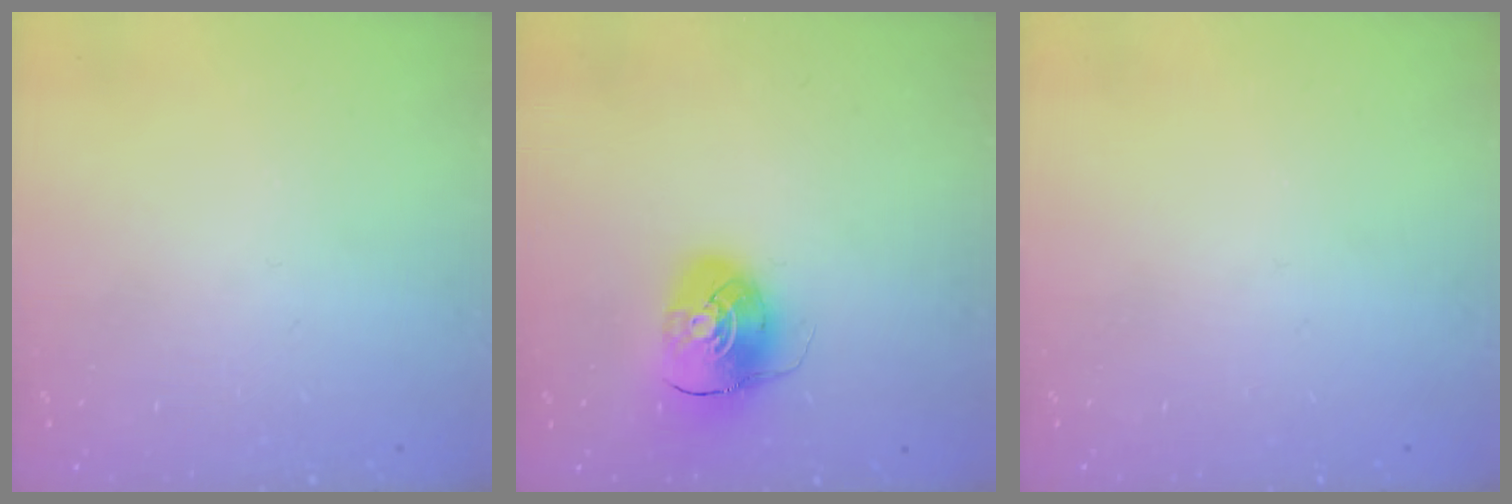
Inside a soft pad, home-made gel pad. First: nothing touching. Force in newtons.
{"total": 9.1, "press": 9.0, "slide": 0.8}
{"total": 0.0}